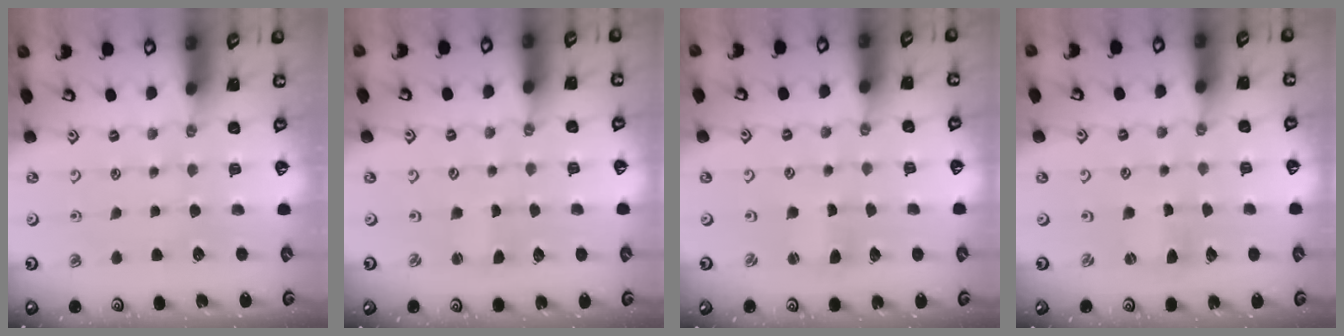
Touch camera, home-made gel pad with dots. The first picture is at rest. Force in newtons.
{"total": 0.6, "press": 0.6, "slide": 0.0}
{"total": 1.4, "press": 1.4, "slide": 0.3}
{"total": 0.0}